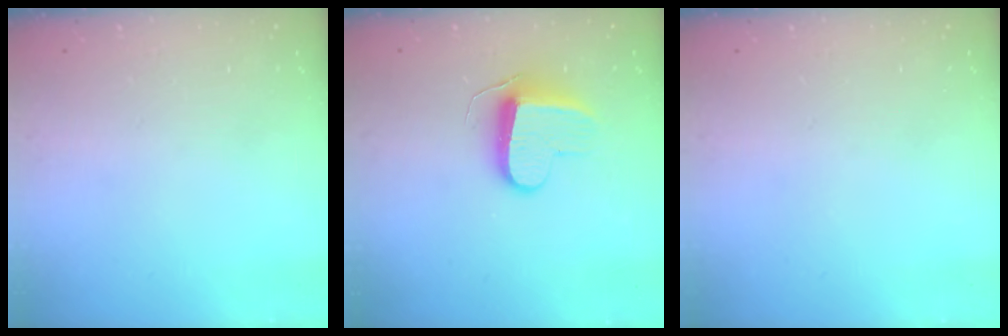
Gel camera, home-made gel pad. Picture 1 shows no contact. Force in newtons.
{"total": 9.6, "press": 9.6, "slide": 0.2}
{"total": 0.0}